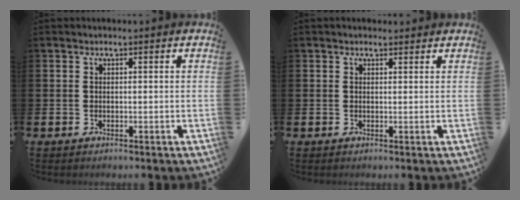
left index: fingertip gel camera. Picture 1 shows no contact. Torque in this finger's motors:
{"motor_torque": [0.41, -0.45, -0.02, 0.00]}